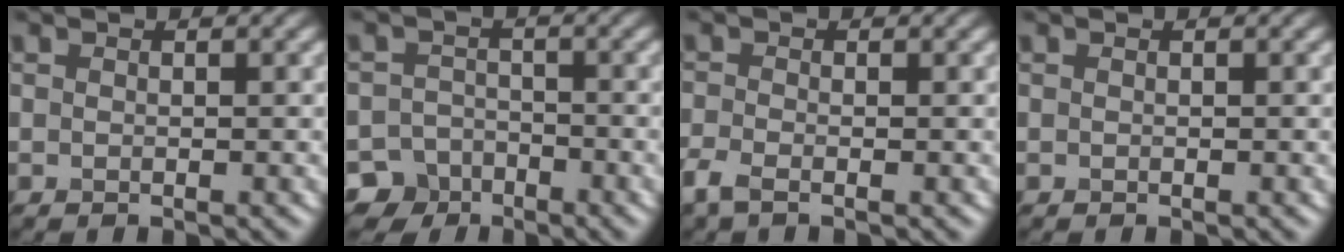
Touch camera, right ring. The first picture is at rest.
{"total": 5.3, "force": [-3.8, 3.6, 0.4], "torque": [0.023, -0.005, -0.063]}
{"total": 2.1, "force": [-1.4, 0.7, 1.4], "torque": [-0.040, -0.009, -0.038]}
{"total": 0.0}